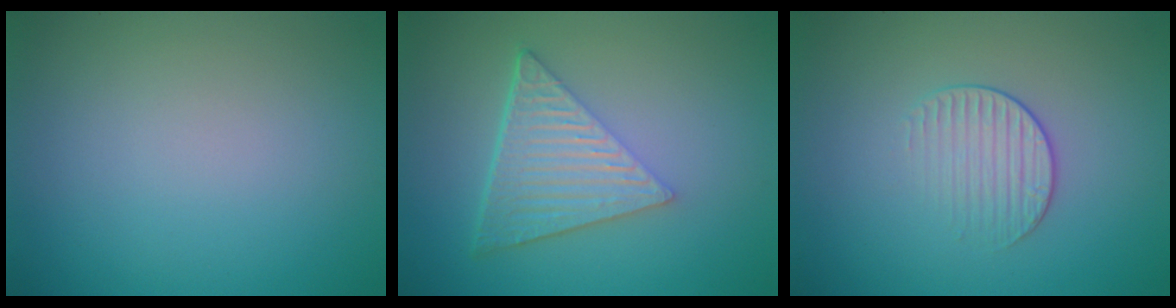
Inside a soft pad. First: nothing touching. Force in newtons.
{"total": 6.2, "press": 4.2, "slide": 4.6}
{"total": 1.7, "press": 1.1, "slide": 1.3}